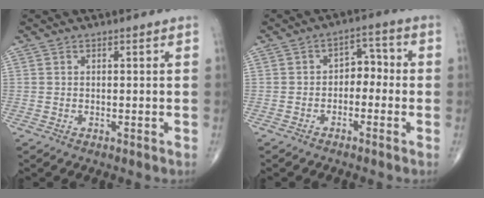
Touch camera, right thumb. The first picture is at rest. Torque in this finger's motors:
{"motor_torque": [0.01, -0.43, 0.44, 0.03, -0.02]}